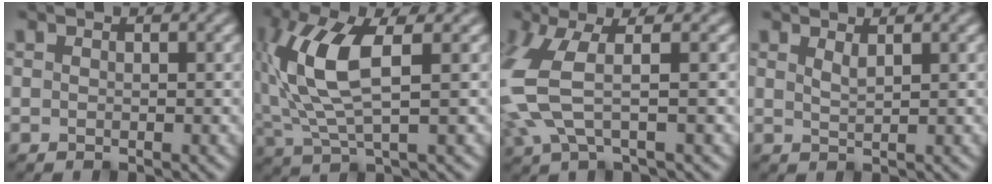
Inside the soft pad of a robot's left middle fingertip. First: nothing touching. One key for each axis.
{"total": 7.3, "fx": 1.5, "fy": 2.8, "fz": 6.6, "tx": -0.157, "ty": 0.002, "tz": 0.028}
{"total": 5.1, "fx": 0.3, "fy": 1.8, "fz": 4.8, "tx": -0.139, "ty": -0.004, "tz": 0.006}
{"total": 1.7, "fx": 1.4, "fy": 0.5, "fz": 0.8, "tx": -0.002, "ty": 0.005, "tz": 0.012}